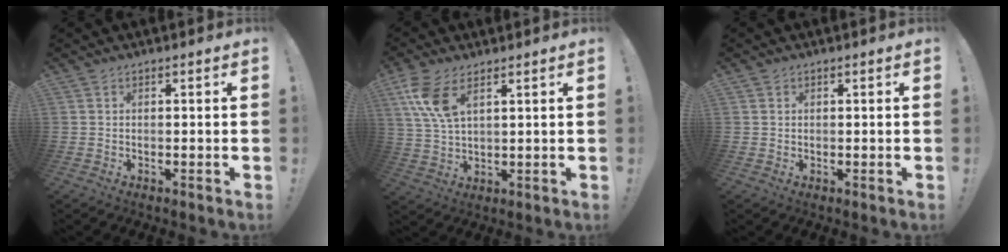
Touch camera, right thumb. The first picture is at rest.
{"total": 9.7, "force": [4.9, 4.5, 7.1], "torque": [-0.154, -0.009, 0.095]}
{"total": 0.9, "force": [0.4, 0.8, -0.1], "torque": [0.005, 0.001, 0.007]}